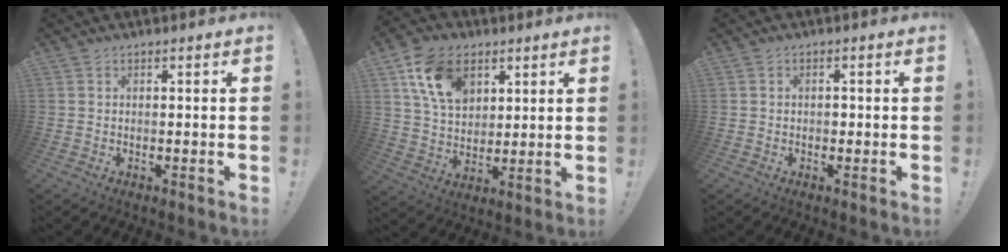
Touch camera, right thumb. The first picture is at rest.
{"total": 14.7, "force": [7.0, 10.0, 8.1], "torque": [-0.133, -0.019, 0.137]}
{"total": 1.0, "force": [-0.4, 0.8, 0.3], "torque": [-0.005, 0.004, -0.008]}